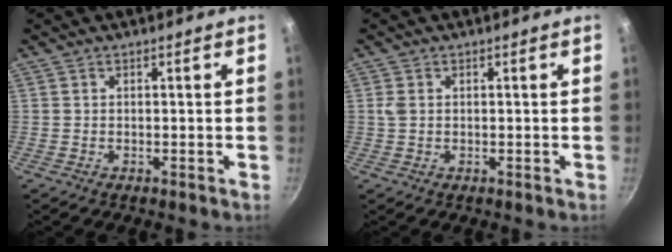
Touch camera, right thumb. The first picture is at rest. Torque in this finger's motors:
{"motor_torque": [0.49, 0.94, 0.81, 0.22, -0.01]}